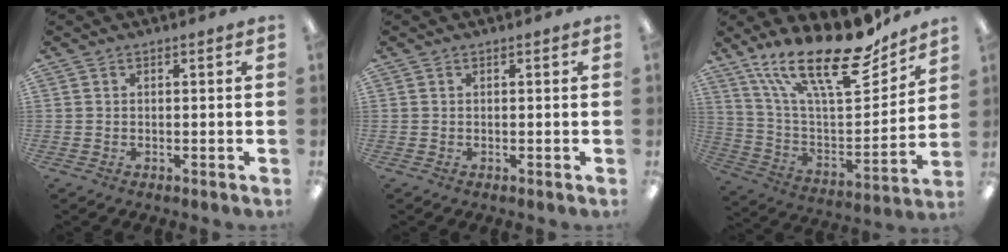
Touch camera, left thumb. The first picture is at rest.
{"total": 0.0}
{"total": 25.1, "force": [17.8, 8.3, 15.7], "torque": [-0.266, -0.112, 0.303]}